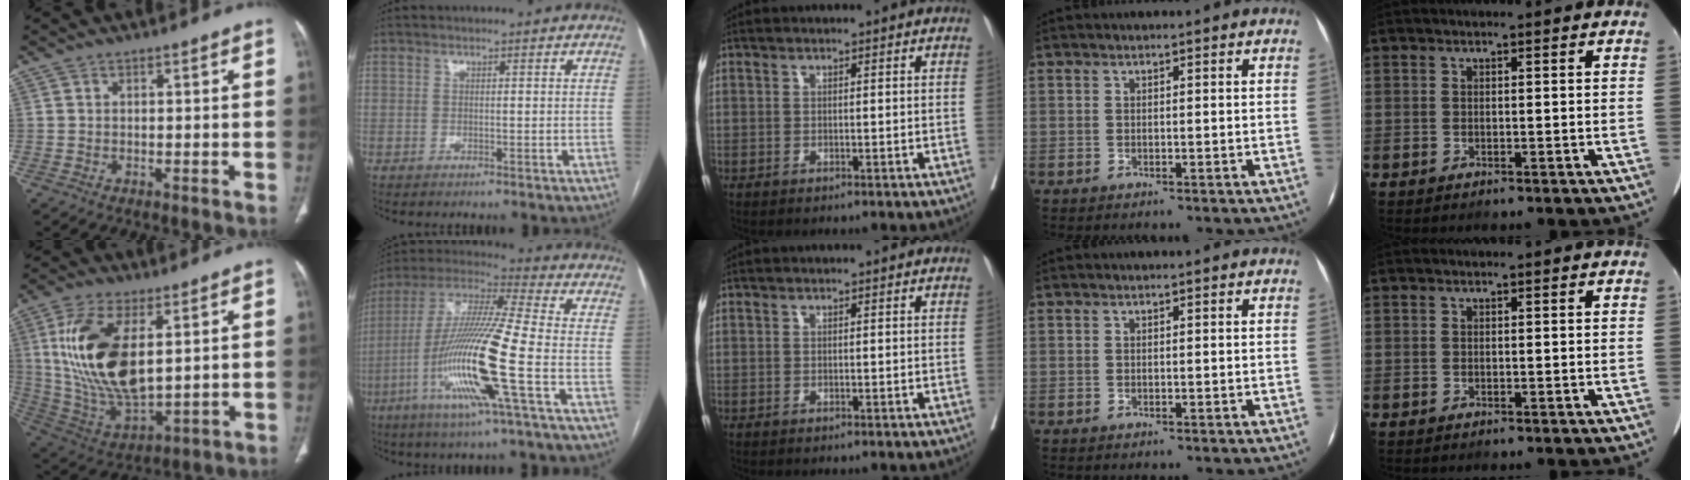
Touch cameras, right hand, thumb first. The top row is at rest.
{"thumb": {"total": 20.0, "force": [4.5, 9.6, 17.0], "torque": [-0.336, -0.024, 0.097]}, "index": {"total": 18.5, "force": [-5.8, -0.4, 17.6], "torque": [-0.360, -0.017, -0.119]}}